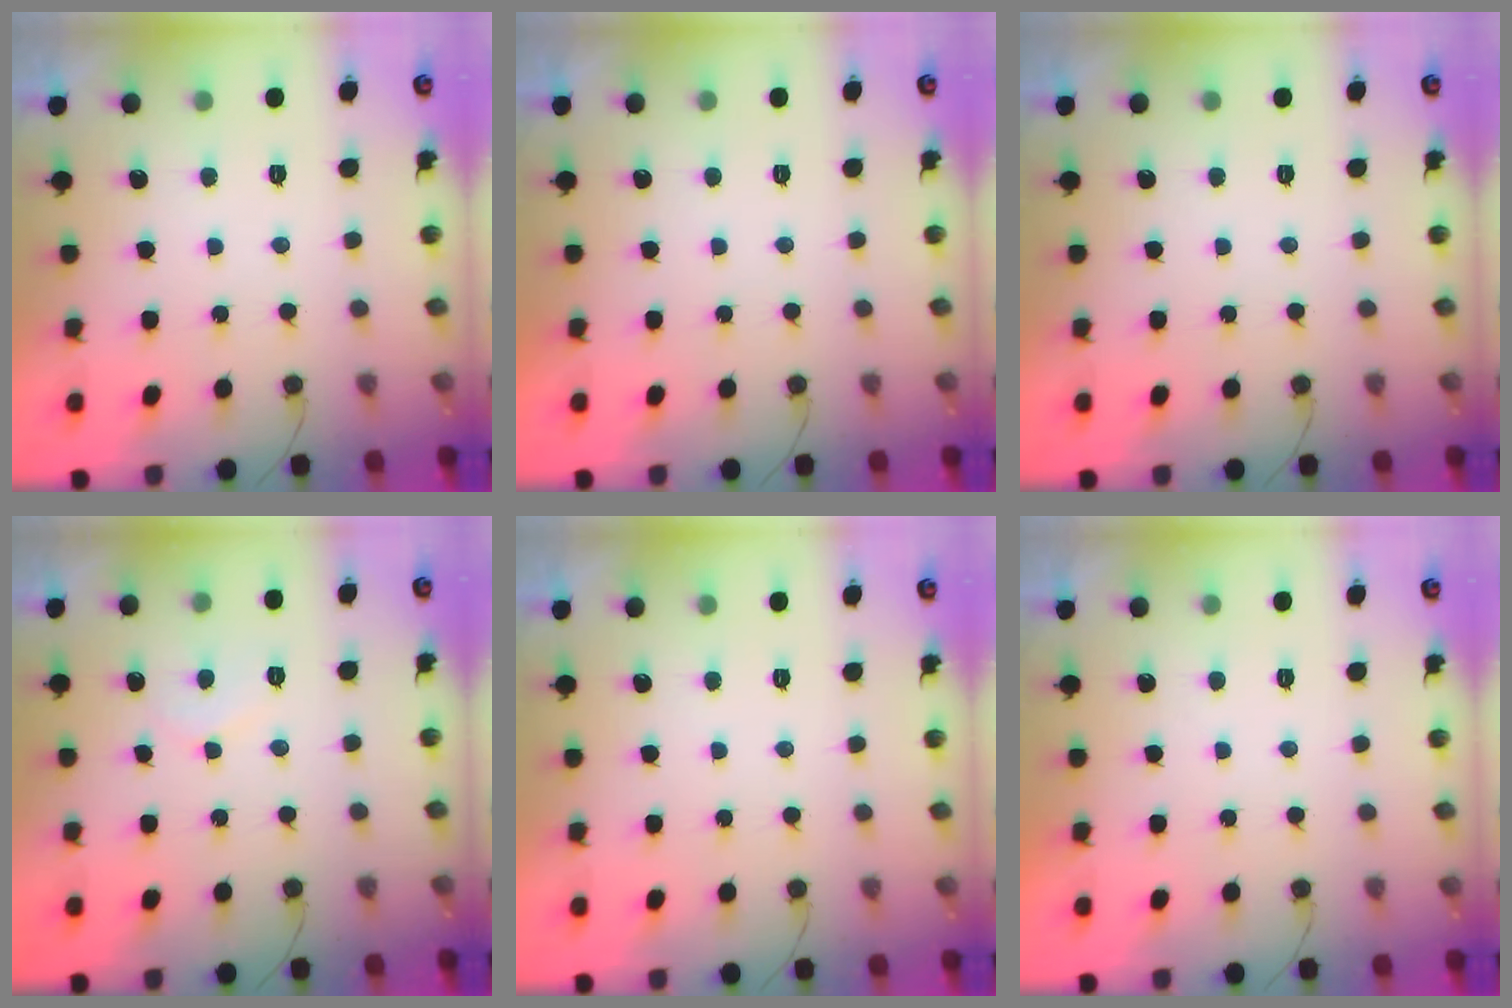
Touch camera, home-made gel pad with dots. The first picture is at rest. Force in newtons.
{"total": 1.8, "press": 1.8, "slide": 0.1}
{"total": 0.0}
{"total": 4.8, "press": 4.8, "slide": 0.5}
{"total": 0.0}
{"total": 1.8, "press": 1.8, "slide": 0.1}